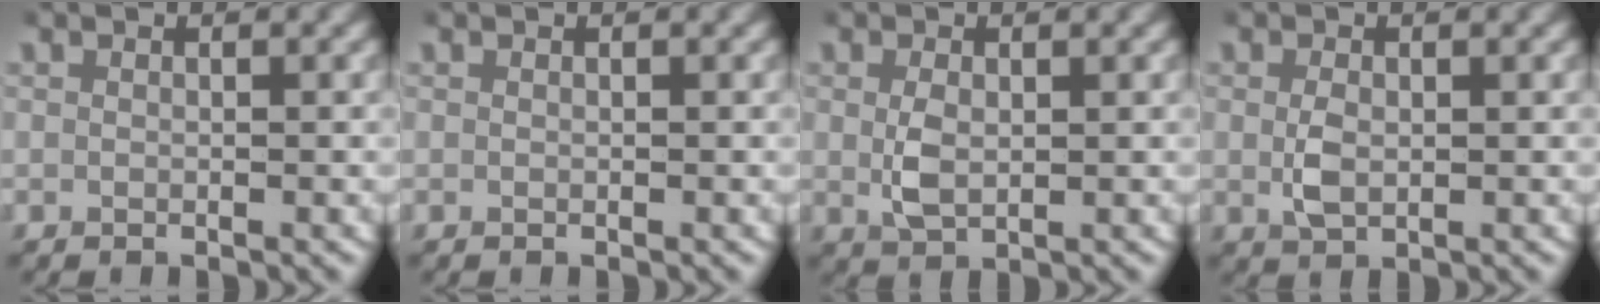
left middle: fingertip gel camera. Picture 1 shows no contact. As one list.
[{"total": 0.0}, {"total": 2.4, "force": [0.1, 1.4, 1.9], "torque": [-0.047, -0.009, 0.010]}, {"total": 2.1, "force": [0.0, 1.2, 1.7], "torque": [-0.042, -0.008, 0.007]}]